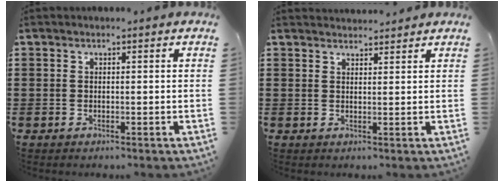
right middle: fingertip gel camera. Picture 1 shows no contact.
{"total": 1.9, "force": [1.9, 0.2, 0.0], "torque": [-0.005, 0.004, 0.037]}